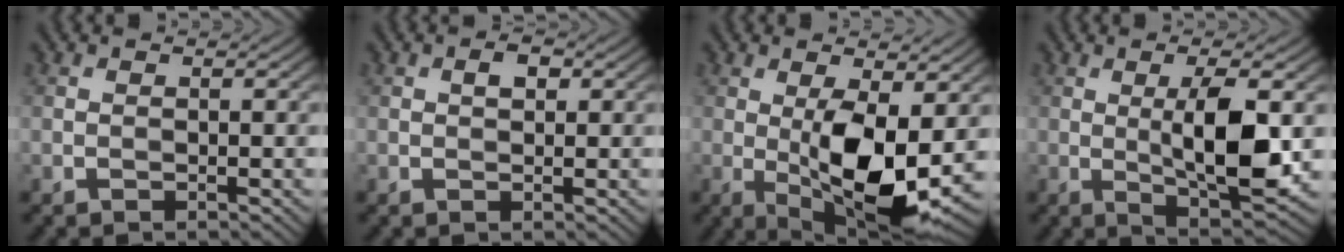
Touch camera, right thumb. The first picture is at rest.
{"total": 1.6, "force": [0.5, 0.9, 1.2], "torque": [-0.019, 0.002, 0.006]}
{"total": 10.9, "force": [-0.6, 4.2, 10.0], "torque": [-0.180, -0.013, -0.003]}
{"total": 8.5, "force": [0.3, 2.2, 8.2], "torque": [-0.142, -0.002, 0.010]}